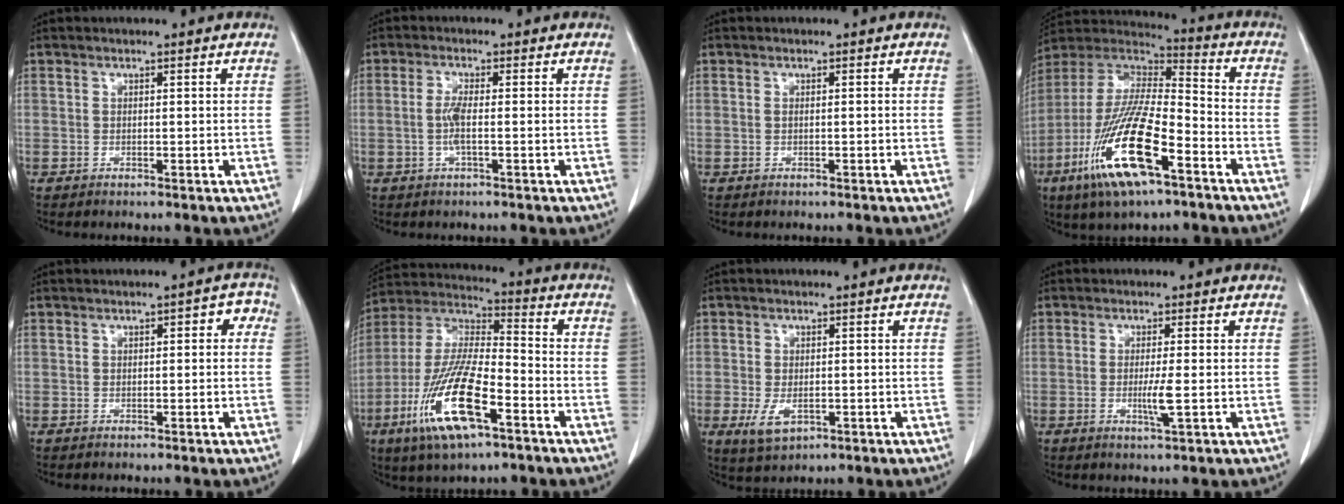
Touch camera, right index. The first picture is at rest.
{"total": 2.9, "force": [-0.5, 0.2, 2.9], "torque": [-0.065, -0.002, -0.011]}
{"total": 0.5, "force": [-0.1, 0.0, 0.5], "torque": [-0.012, -0.001, 0.002]}
{"total": 19.5, "force": [-9.1, 4.2, 16.7], "torque": [-0.365, -0.031, -0.166]}
{"total": 2.4, "force": [0.3, 1.1, 2.1], "torque": [-0.019, 0.017, -0.001]}
{"total": 16.9, "force": [-7.6, 4.0, 14.5], "torque": [-0.308, -0.017, -0.137]}
{"total": 4.2, "force": [-1.5, 2.3, 3.2], "torque": [-0.063, -0.007, -0.015]}
{"total": 3.2, "force": [-0.6, -0.3, 3.1], "torque": [-0.059, -0.008, -0.010]}